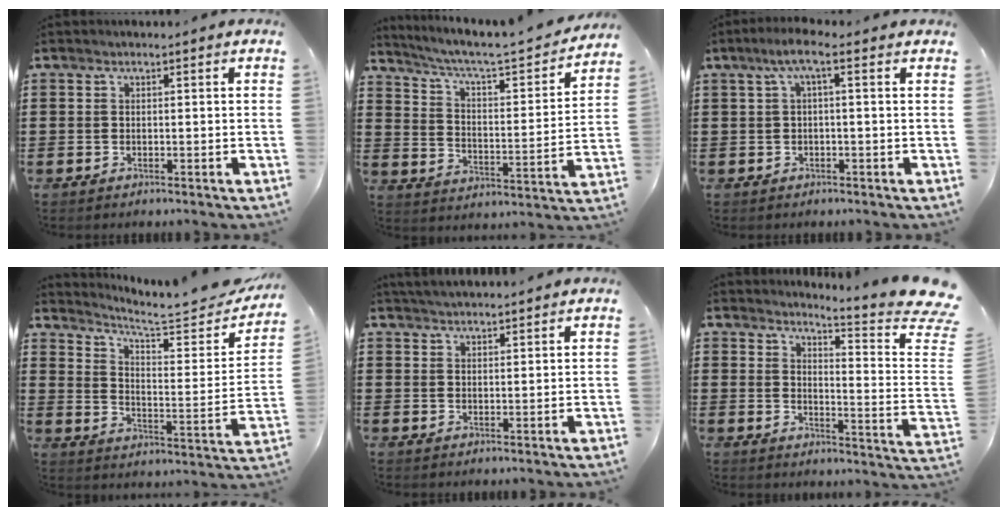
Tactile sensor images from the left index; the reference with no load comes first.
{"total": 4.6, "force": [3.8, 0.5, 2.5], "torque": [-0.069, -0.035, 0.054]}
{"total": 3.2, "force": [0.5, 0.2, 3.1], "torque": [-0.063, 0.005, 0.006]}
{"total": 5.4, "force": [4.8, 0.5, 2.4], "torque": [-0.059, -0.046, 0.071]}
{"total": 2.9, "force": [2.8, -0.1, 0.3], "torque": [-0.012, -0.004, 0.055]}
{"total": 5.1, "force": [4.1, -0.8, 2.9], "torque": [-0.060, -0.043, 0.059]}